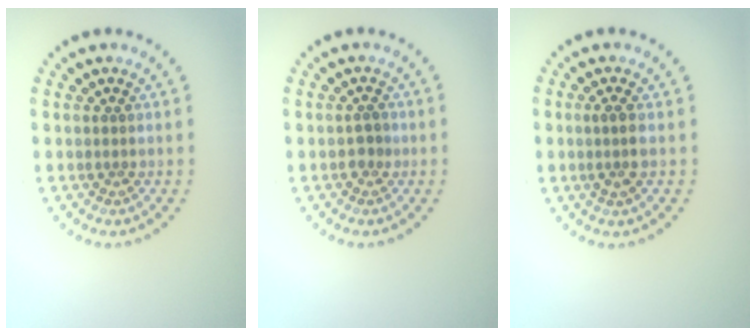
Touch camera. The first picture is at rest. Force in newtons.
{"total": 1.1, "press": 1.1, "slide": 0.2}
{"total": 1.6, "press": 1.4, "slide": 0.8}